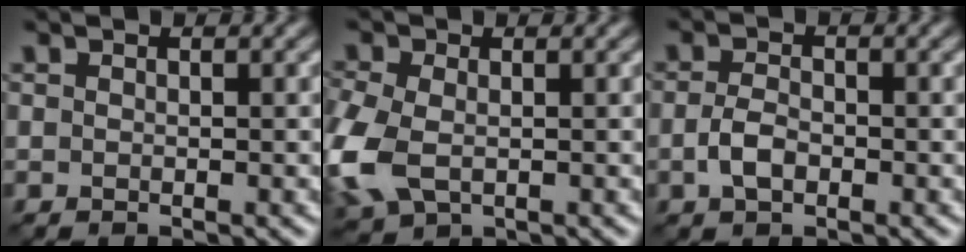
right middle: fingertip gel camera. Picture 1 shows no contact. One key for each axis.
{"total": 6.9, "fx": -1.4, "fy": 4.8, "fz": 4.8, "tx": -0.159, "ty": -0.017, "tz": -0.029}
{"total": 2.2, "fx": -0.9, "fy": 1.3, "fz": 1.6, "tx": -0.039, "ty": -0.001, "tz": -0.022}